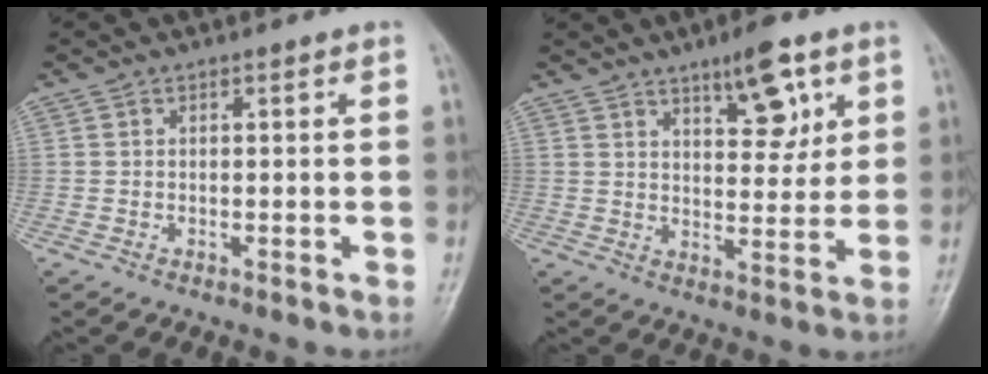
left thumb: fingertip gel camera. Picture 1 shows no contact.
{"total": 9.2, "force": [5.1, 3.5, 6.8], "torque": [-0.077, -0.030, 0.077]}